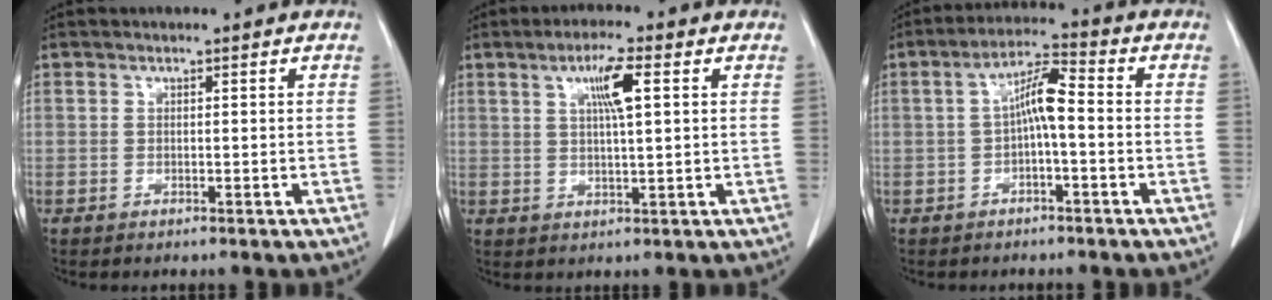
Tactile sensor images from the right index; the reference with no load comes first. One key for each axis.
{"total": 5.7, "fx": 2.0, "fy": 0.4, "fz": 5.4, "tx": -0.098, "ty": 0.002, "tz": 0.034}
{"total": 6.1, "fx": -0.4, "fy": 1.2, "fz": 5.9, "tx": -0.114, "ty": 0.022, "tz": -0.010}